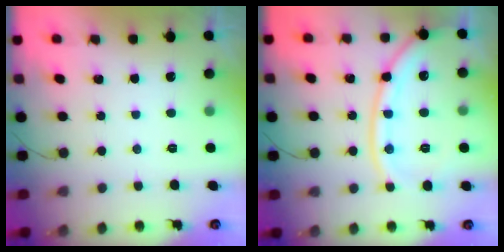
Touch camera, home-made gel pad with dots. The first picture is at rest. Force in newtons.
{"total": 14.5, "press": 14.4, "slide": 1.6}